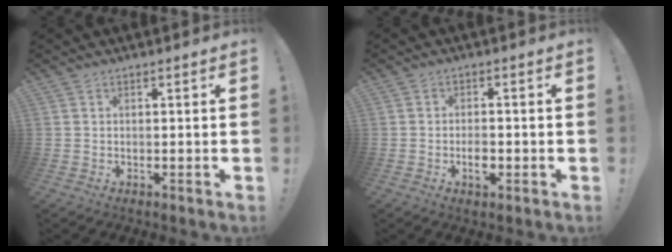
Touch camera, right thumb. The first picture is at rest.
{"total": 4.0, "force": [-1.8, 2.2, 2.7], "torque": [-0.045, 0.006, -0.031]}